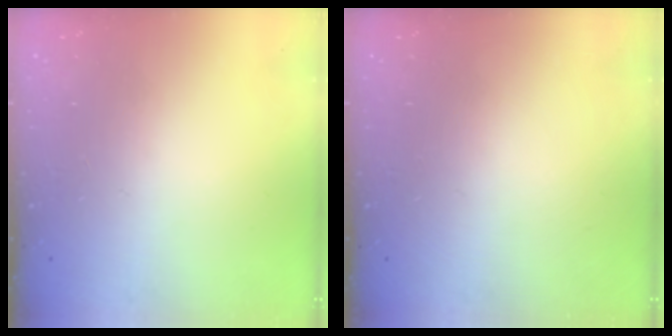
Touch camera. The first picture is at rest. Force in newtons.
{"total": 0.0}